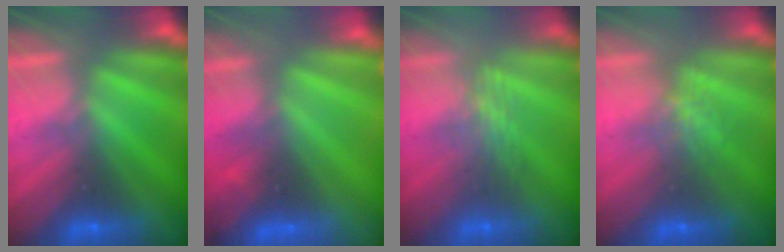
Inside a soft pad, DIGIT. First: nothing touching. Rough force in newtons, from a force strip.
{"total": 3.8}
{"total": 3.0}
{"total": 1.2}